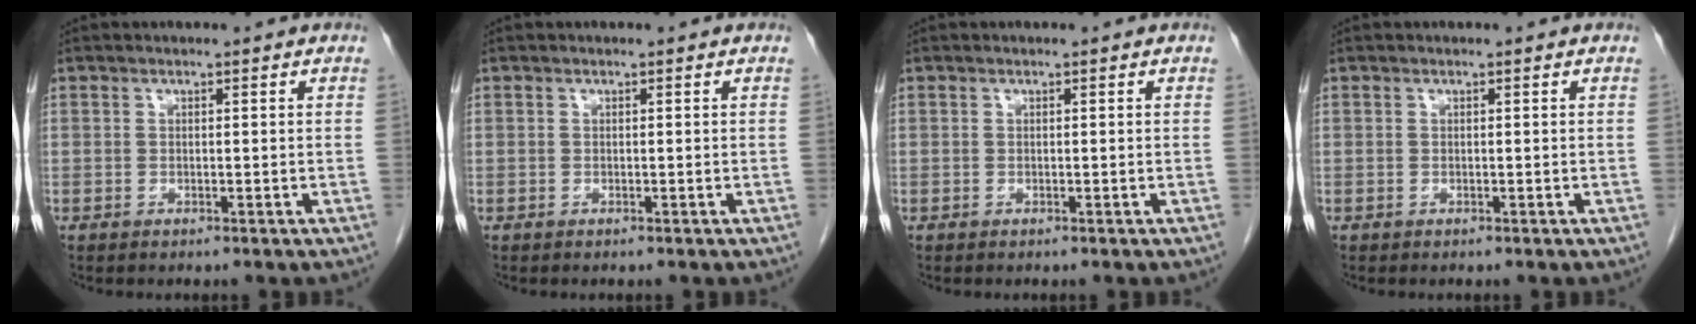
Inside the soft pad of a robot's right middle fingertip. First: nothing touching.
{"total": 0.0}
{"total": 0.0}
{"total": 0.0}